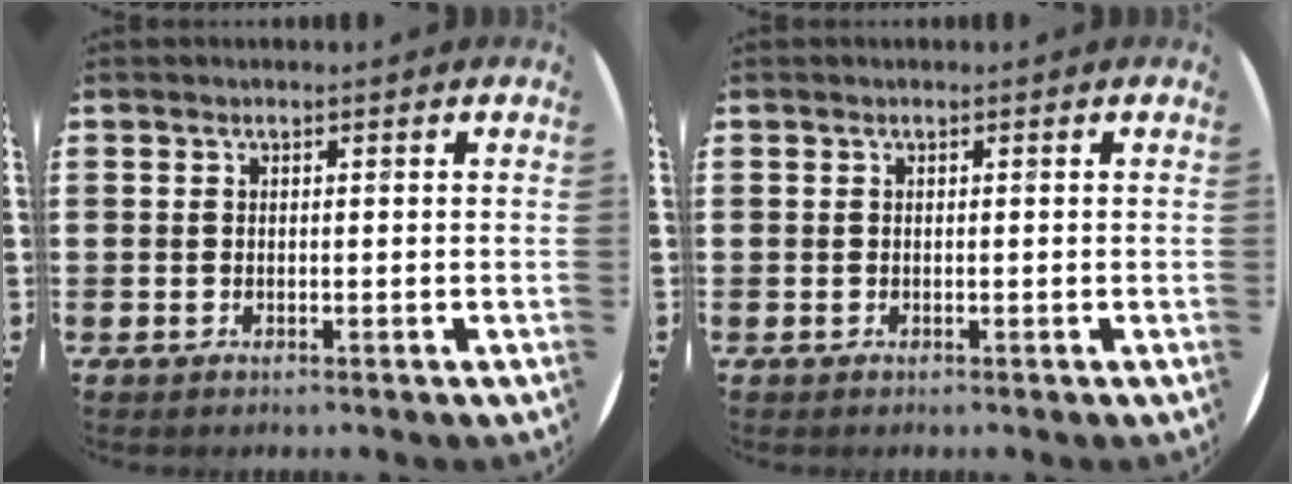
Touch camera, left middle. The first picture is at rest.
{"total": 0.0}